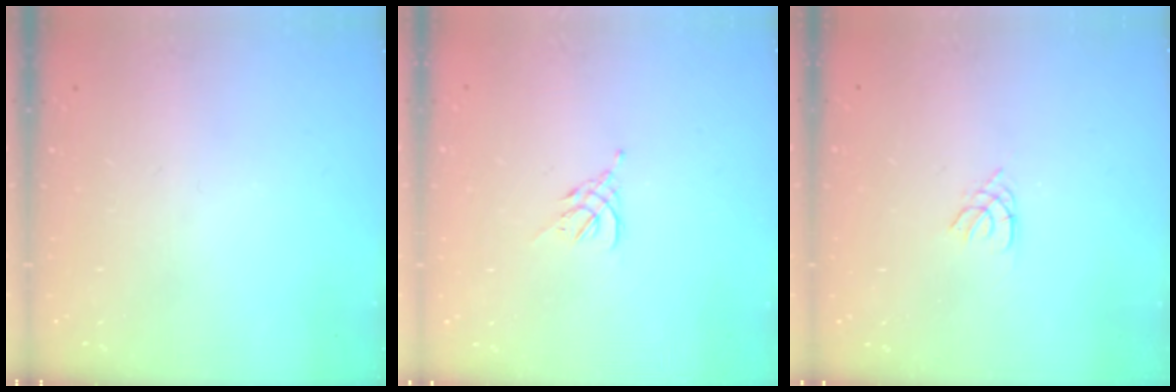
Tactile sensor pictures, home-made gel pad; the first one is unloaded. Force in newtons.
{"total": 2.6, "press": 2.5, "slide": 0.7}
{"total": 1.4, "press": 1.4, "slide": 0.3}